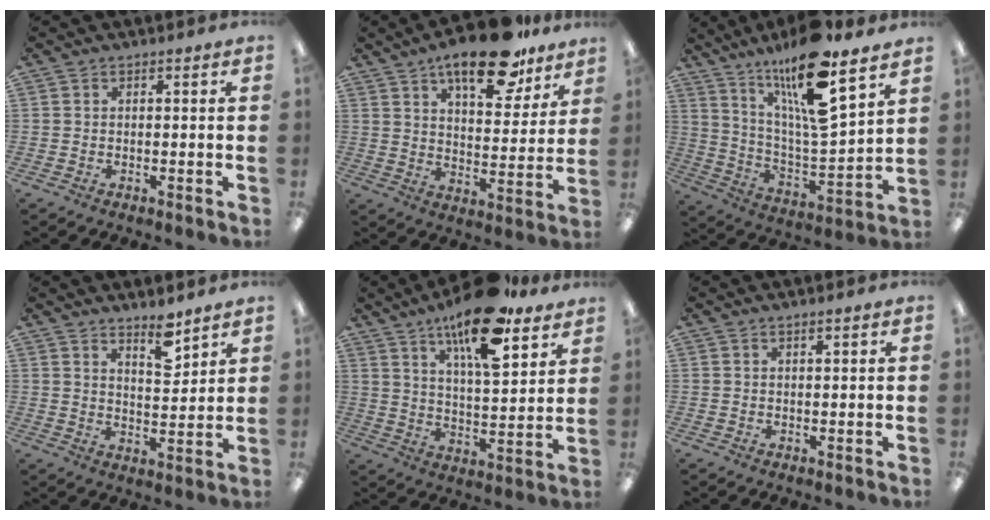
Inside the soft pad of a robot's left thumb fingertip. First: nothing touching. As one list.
[{"total": 17.2, "force": [12.4, 6.6, 9.9], "torque": [-0.136, -0.069, 0.205]}, {"total": 18.3, "force": [13.4, 3.1, 12.1], "torque": [-0.225, -0.081, 0.220]}, {"total": 6.8, "force": [5.7, 2.1, 3.1], "torque": [-0.027, -0.045, 0.094]}, {"total": 17.1, "force": [12.0, 5.7, 10.9], "torque": [-0.175, -0.064, 0.198]}, {"total": 0.9, "force": [0.7, 0.1, 0.5], "torque": [-0.011, 0.000, 0.013]}]